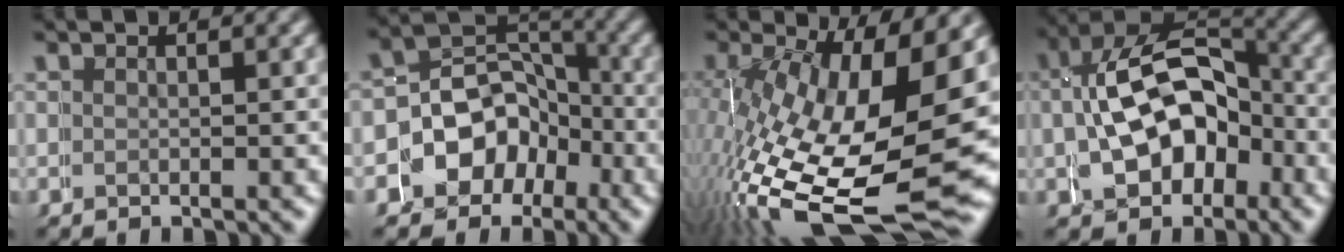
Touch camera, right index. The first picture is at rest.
{"total": 6.2, "force": [-1.4, 6.0, 0.4], "torque": [-0.012, -0.006, -0.033]}
{"total": 14.0, "force": [-5.0, 6.7, 11.2], "torque": [-0.212, -0.069, -0.039]}
{"total": 8.1, "force": [-0.5, 6.9, 4.3], "torque": [-0.094, -0.024, -0.001]}